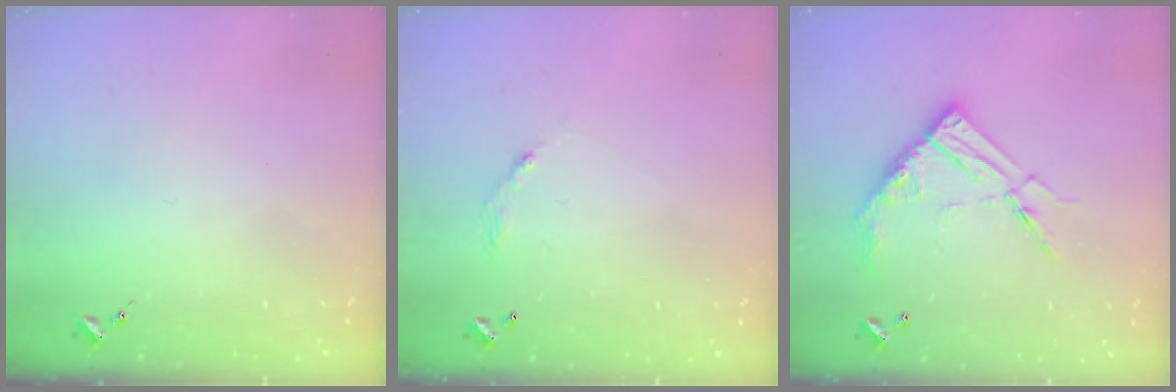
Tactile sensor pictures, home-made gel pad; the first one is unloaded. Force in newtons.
{"total": 5.7, "press": 5.7, "slide": 0.4}
{"total": 15.8, "press": 15.7, "slide": 1.4}